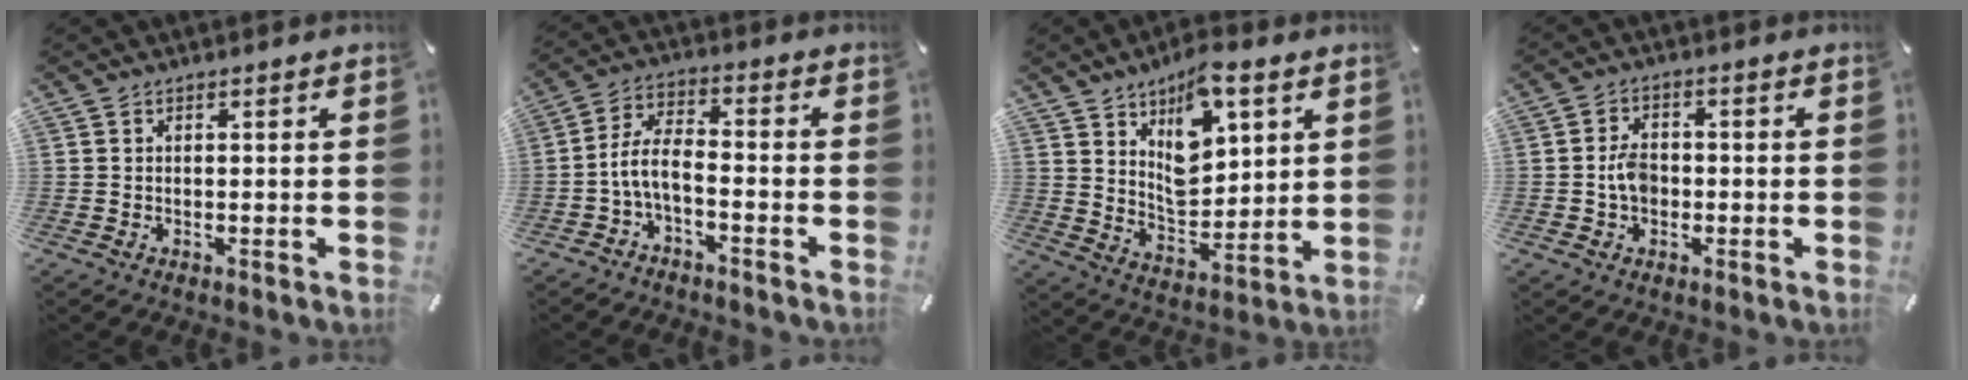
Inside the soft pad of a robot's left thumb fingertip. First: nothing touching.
{"total": 6.6, "force": [-3.1, 2.8, 5.2], "torque": [-0.114, 0.004, -0.061]}
{"total": 12.3, "force": [7.3, 7.1, 7.0], "torque": [-0.111, -0.039, 0.134]}
{"total": 5.1, "force": [-0.8, 3.6, 3.4], "torque": [-0.069, 0.009, -0.017]}